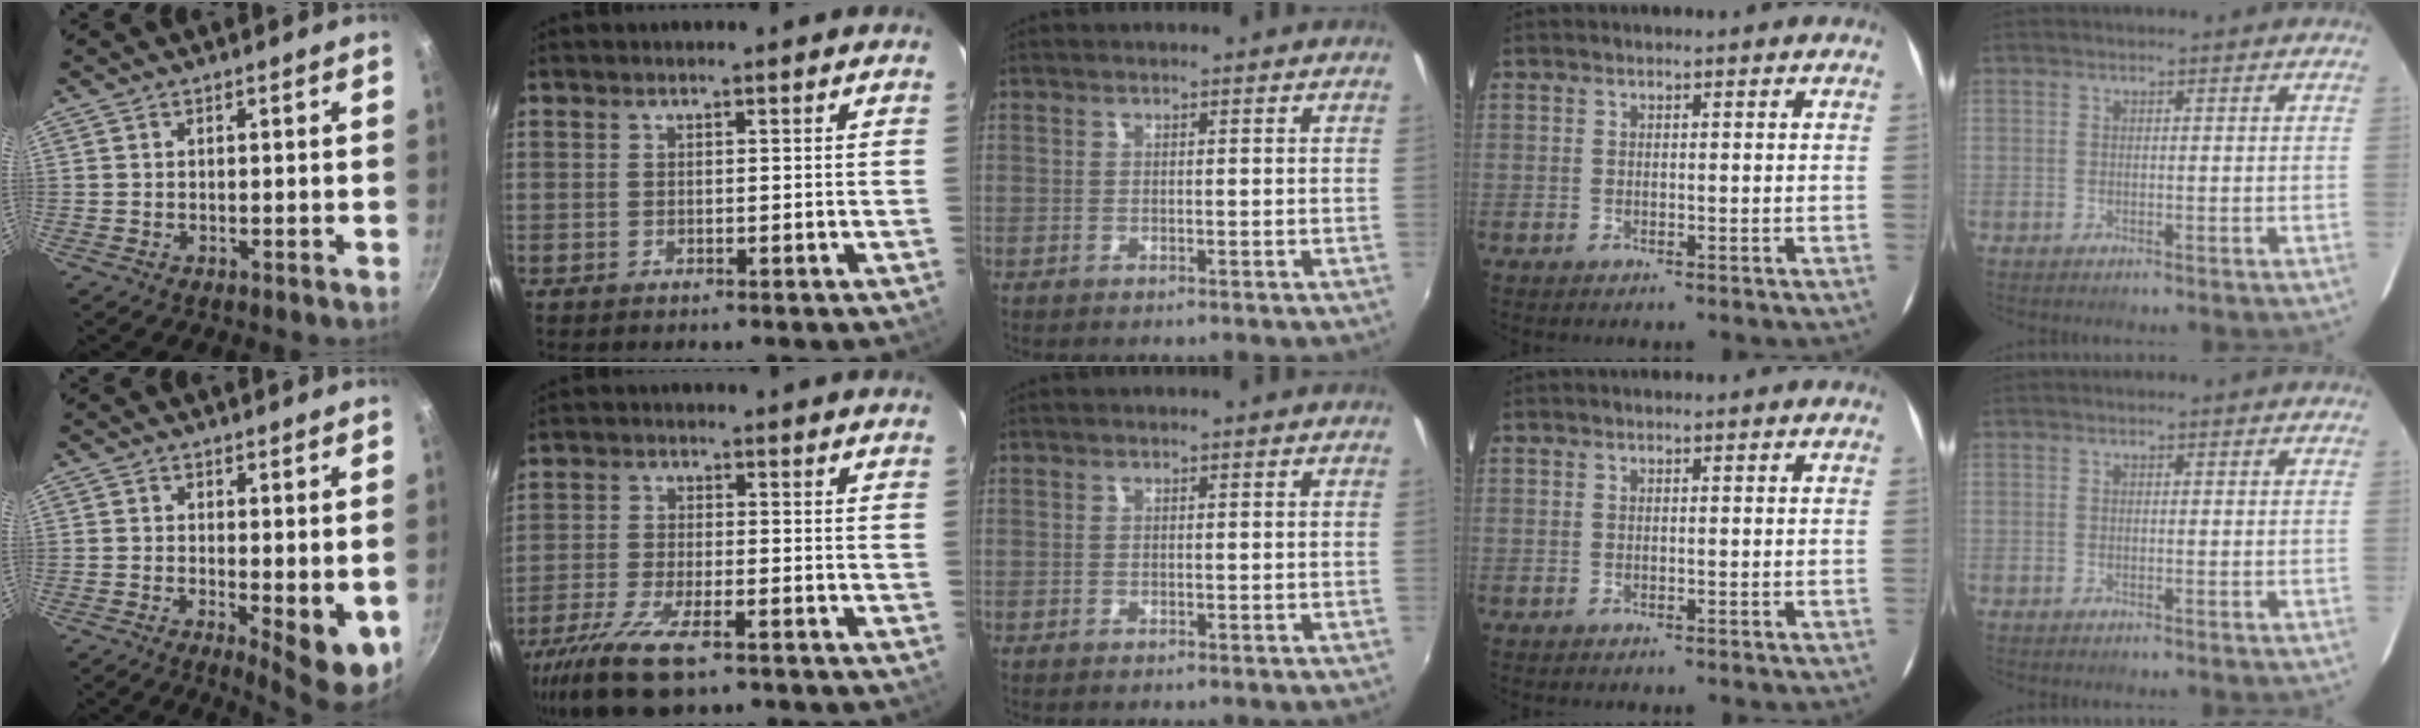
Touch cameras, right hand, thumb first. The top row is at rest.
{"thumb": {"total": 6.8, "force": [-0.4, 2.4, 6.4], "torque": [-0.085, -0.015, 0.000]}, "index": {"total": 12.3, "force": [-8.3, 3.6, 8.3], "torque": [-0.192, -0.039, -0.159]}}